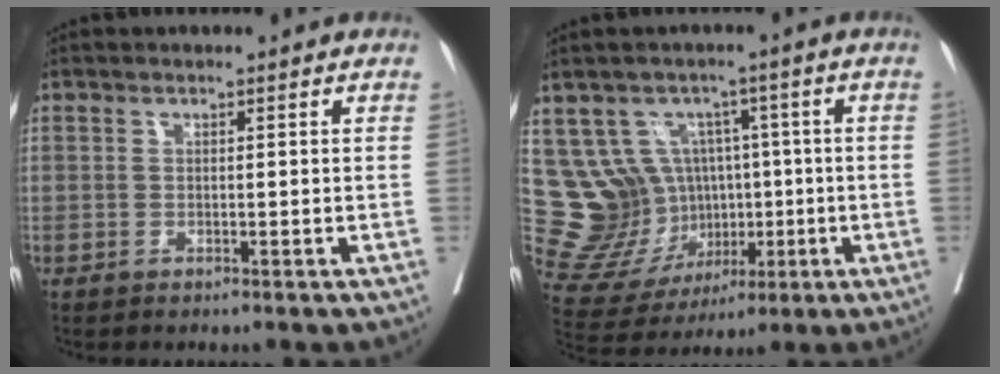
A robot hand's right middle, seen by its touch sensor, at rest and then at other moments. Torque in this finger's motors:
{"motor_torque": [-0.11, 0.00, -0.21, -0.09]}